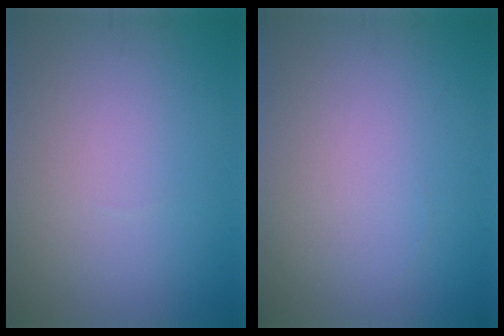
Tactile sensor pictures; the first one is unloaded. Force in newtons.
{"total": 0.0}